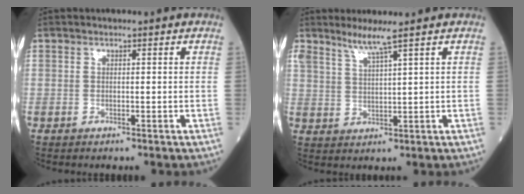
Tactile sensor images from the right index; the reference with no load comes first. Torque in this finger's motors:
{"motor_torque": [-0.16, 0.08, 0.01, 0.04]}